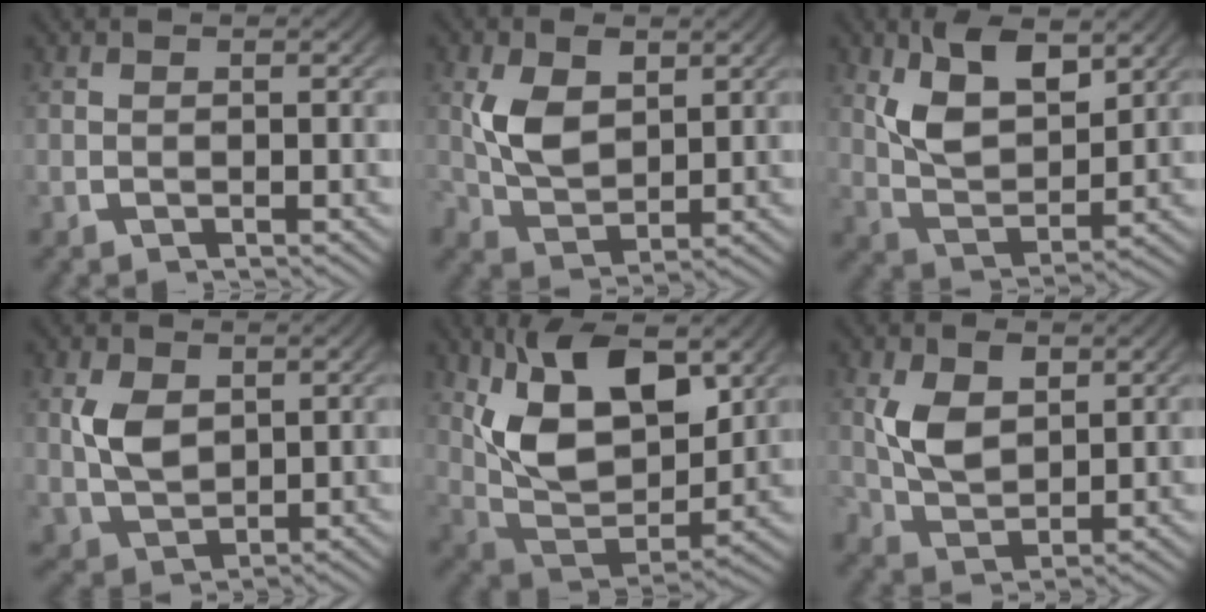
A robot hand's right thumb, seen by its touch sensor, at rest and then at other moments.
{"total": 5.6, "force": [1.1, 3.9, 3.8], "torque": [-0.090, -0.022, 0.034]}
{"total": 7.4, "force": [2.3, 4.3, 5.5], "torque": [-0.111, -0.015, 0.050]}
{"total": 5.0, "force": [0.9, 3.7, 3.3], "torque": [-0.073, -0.023, 0.032]}
{"total": 12.8, "force": [2.1, 7.9, 9.9], "torque": [-0.201, -0.027, 0.044]}
{"total": 5.1, "force": [1.2, 3.5, 3.4], "torque": [-0.079, -0.020, 0.035]}